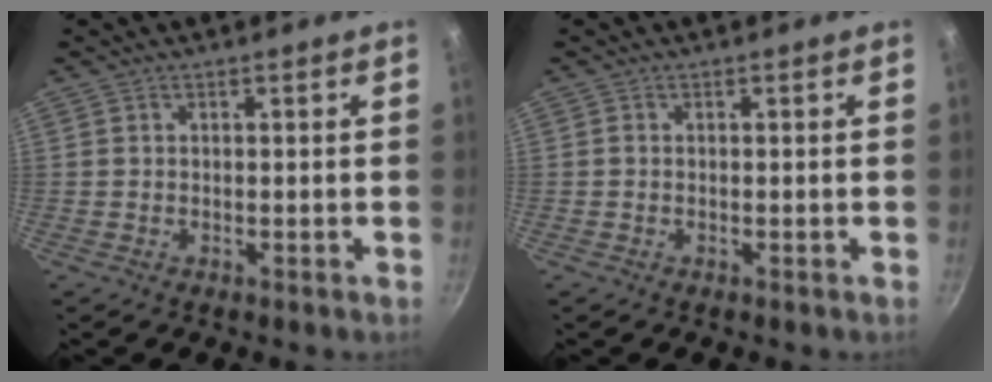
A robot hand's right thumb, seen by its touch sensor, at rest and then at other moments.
{"total": 0.0}